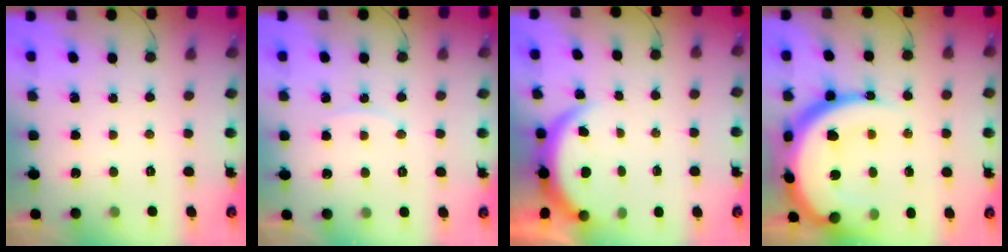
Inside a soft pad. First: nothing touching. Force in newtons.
{"total": 5.9, "press": 5.9, "slide": 0.2}
{"total": 3.9, "press": 3.9, "slide": 0.2}
{"total": 24.2, "press": 24.1, "slide": 2.1}